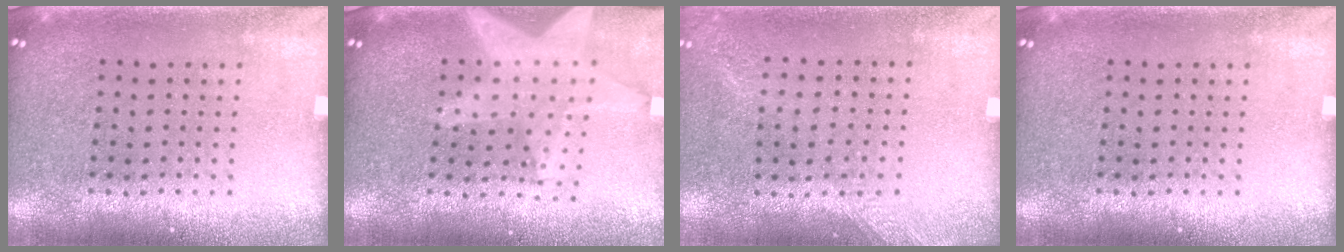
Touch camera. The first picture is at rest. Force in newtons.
{"total": 2.3, "press": 1.9, "slide": 1.3}
{"total": 1.3, "press": 1.1, "slide": 0.7}
{"total": 0.0}